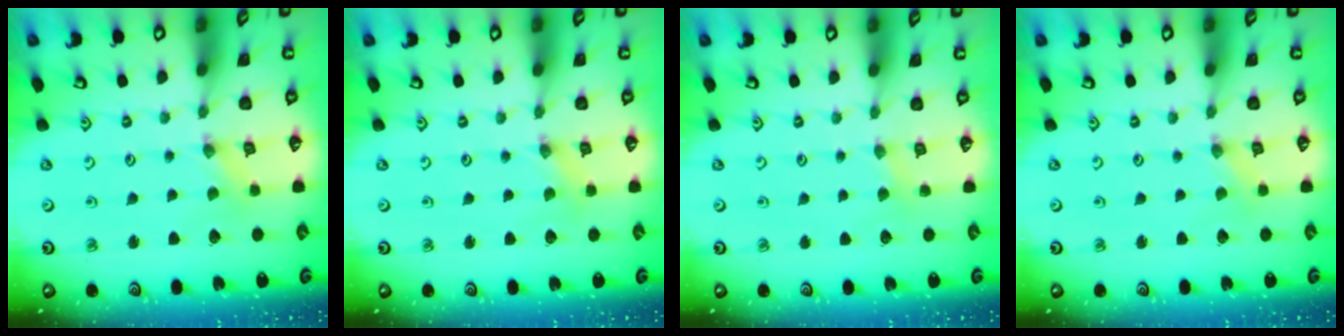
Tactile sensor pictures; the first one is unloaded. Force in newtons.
{"total": 0.6, "press": 0.6, "slide": 0.1}
{"total": 2.6, "press": 2.6, "slide": 0.5}
{"total": 0.0}